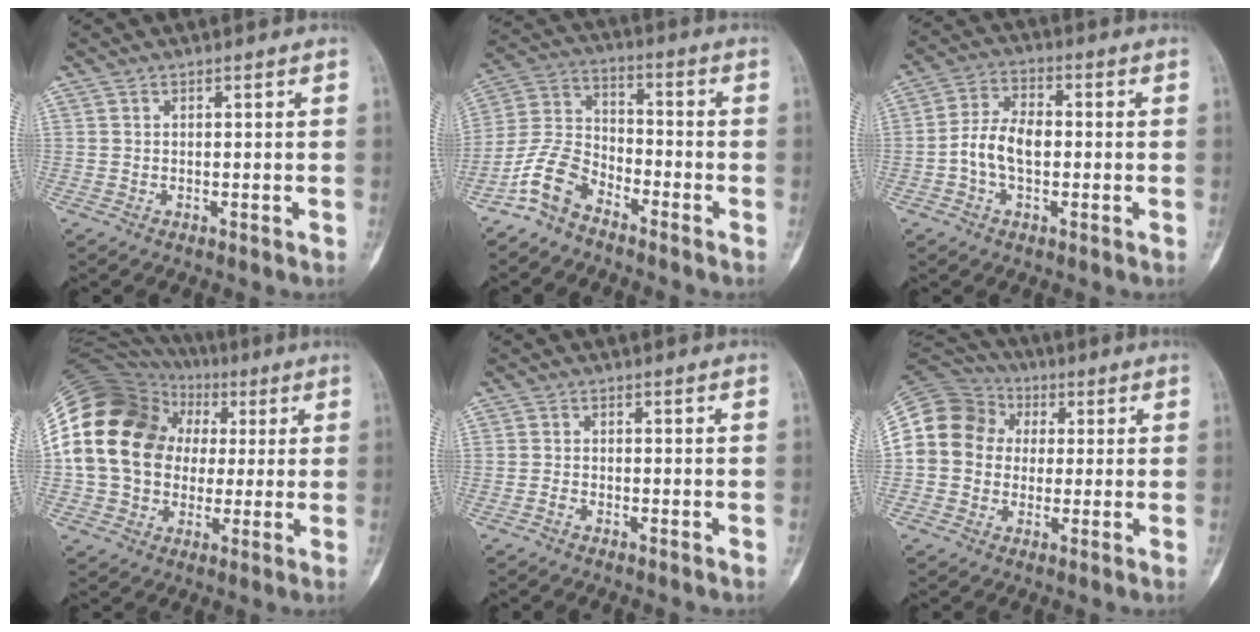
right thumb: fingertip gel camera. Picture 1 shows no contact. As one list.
[{"total": 9.5, "force": [-6.8, 4.8, 4.6], "torque": [-0.093, 0.054, -0.148]}, {"total": 8.0, "force": [-1.1, 4.8, 6.3], "torque": [-0.115, 0.028, -0.028]}, {"total": 22.8, "force": [2.3, 18.6, 12.9], "torque": [-0.240, 0.052, 0.045]}, {"total": 1.0, "force": [-0.8, 0.5, 0.5], "torque": [-0.011, 0.008, -0.016]}, {"total": 15.4, "force": [1.4, 13.0, 8.1], "torque": [-0.145, 0.042, 0.020]}]